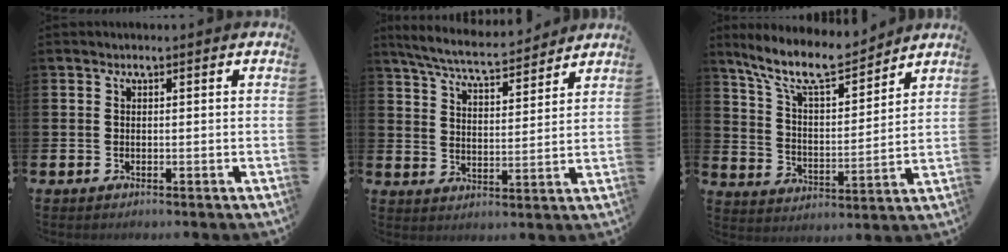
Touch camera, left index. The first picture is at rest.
{"total": 7.0, "force": [6.6, 0.8, 2.2], "torque": [-0.068, -0.038, 0.116]}
{"total": 10.3, "force": [9.1, 2.3, 4.4], "torque": [-0.114, -0.049, 0.161]}